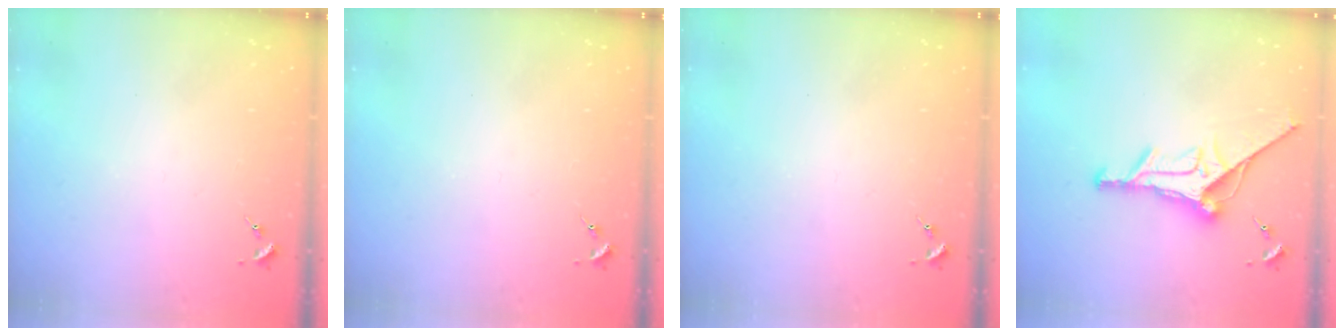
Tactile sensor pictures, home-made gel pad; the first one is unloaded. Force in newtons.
{"total": 0.0}
{"total": 0.0}
{"total": 12.7, "press": 12.7, "slide": 1.0}